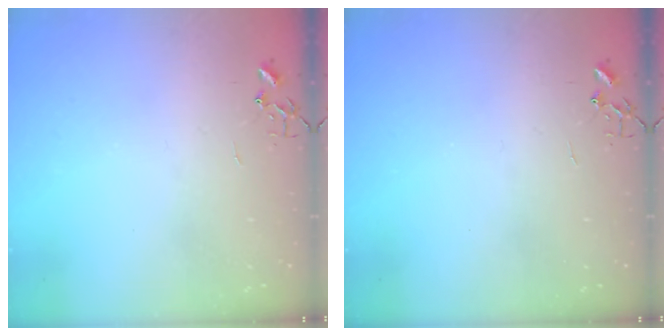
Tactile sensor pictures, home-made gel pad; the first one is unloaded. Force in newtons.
{"total": 0.0}